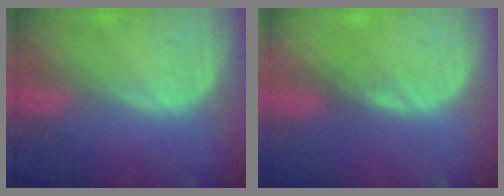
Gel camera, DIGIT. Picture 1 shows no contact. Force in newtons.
{"total": 0.8, "press": 0.8, "slide": 0.1}